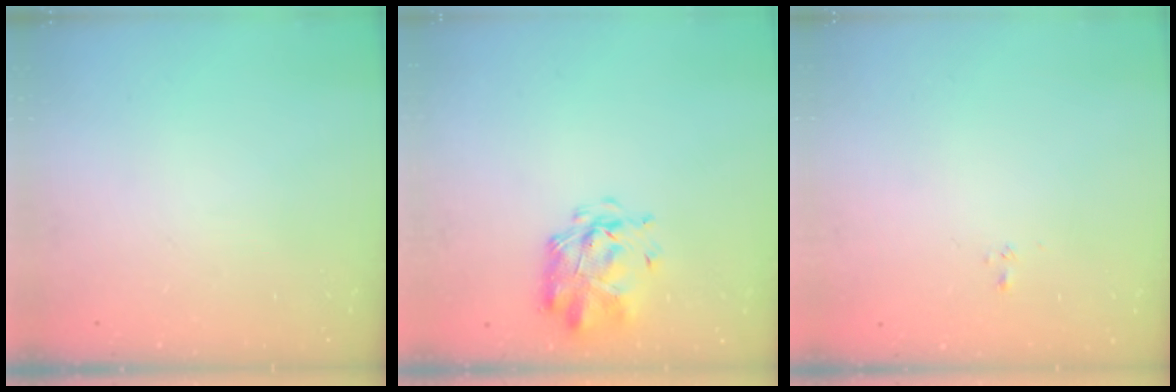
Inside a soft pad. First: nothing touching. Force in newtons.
{"total": 3.0, "press": 2.9, "slide": 0.7}
{"total": 1.6, "press": 1.4, "slide": 0.8}